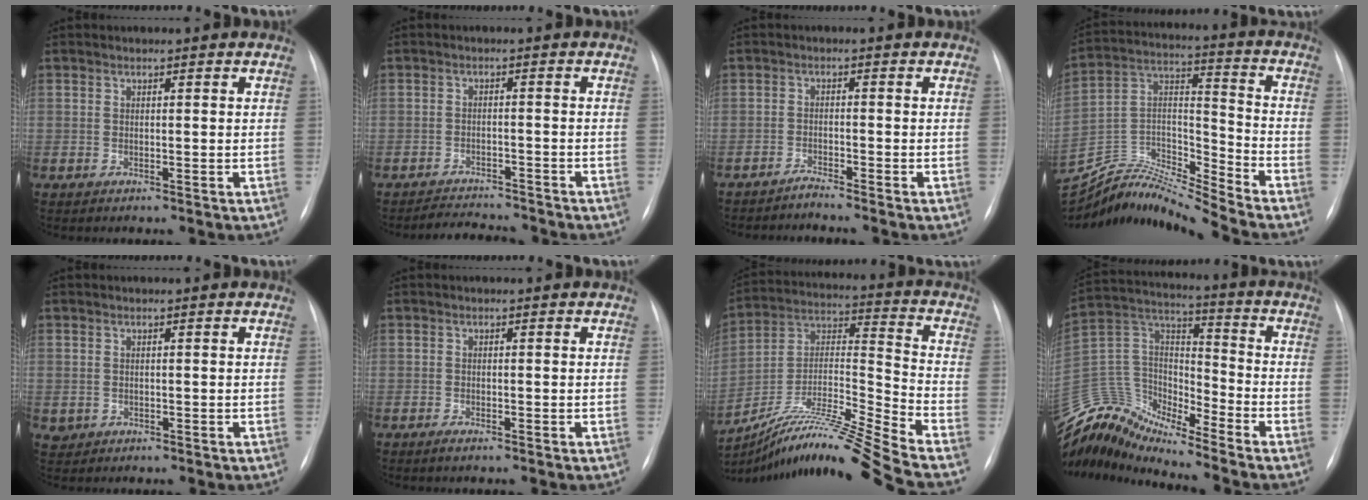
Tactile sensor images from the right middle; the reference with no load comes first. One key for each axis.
{"total": 5.6, "fx": -5.4, "fy": 1.2, "fz": 0.8, "tx": -0.011, "ty": -0.001, "tz": -0.081}
{"total": 1.9, "fx": -1.8, "fy": -0.7, "fz": -0.1, "tx": 0.003, "ty": -0.007, "tz": -0.033}
{"total": 18.3, "fx": -17.8, "fy": -1.9, "fz": 3.7, "tx": -0.071, "ty": 0.026, "tz": -0.321}
{"total": 1.1, "fx": -0.2, "fy": 1.1, "fz": 0.2, "tx": -0.003, "ty": 0.002, "tz": 0.001}
{"total": 0.9, "fx": -0.7, "fy": 0.1, "fz": 0.5, "tx": -0.014, "ty": -0.002, "tz": -0.012}
{"total": 21.0, "fx": -17.9, "fy": -2.7, "fz": 10.7, "tx": -0.222, "ty": -0.005, "tz": -0.323}
{"total": 14.2, "fx": -13.9, "fy": 1.4, "fz": 2.5, "tx": -0.057, "ty": 0.068, "tz": -0.273}